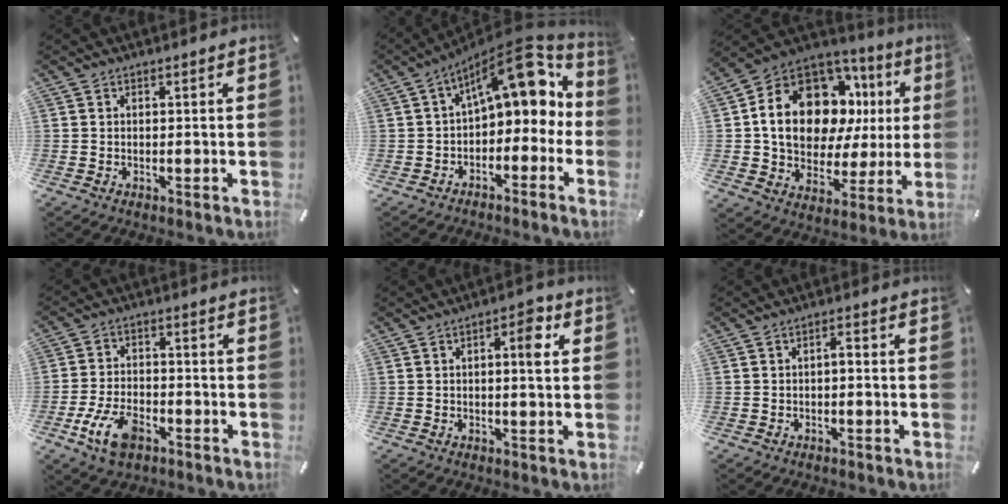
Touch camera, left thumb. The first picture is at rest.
{"total": 13.8, "force": [6.2, 6.9, 10.2], "torque": [-0.129, -0.050, 0.102]}
{"total": 19.0, "force": [5.6, 13.4, 12.2], "torque": [-0.225, -0.039, 0.098]}
{"total": 9.5, "force": [-4.7, 5.5, 6.1], "torque": [-0.135, 0.012, -0.086]}
{"total": 5.0, "force": [1.1, 1.6, 4.6], "torque": [-0.052, -0.006, 0.006]}
{"total": 1.7, "force": [-0.8, 0.5, 1.4], "torque": [-0.028, 0.007, -0.018]}